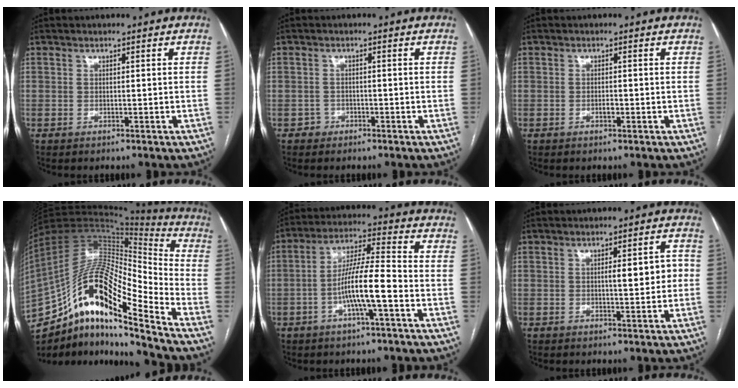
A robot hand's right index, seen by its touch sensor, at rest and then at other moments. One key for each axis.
{"total": 1.5, "fx": -0.9, "fy": 1.2, "fz": -0.2, "tx": 0.006, "ty": 0.008, "tz": -0.020}
{"total": 1.0, "fx": -0.4, "fy": 0.4, "fz": 0.9, "tx": -0.016, "ty": 0.001, "tz": -0.006}
{"total": 23.4, "fx": -13.8, "fy": 4.9, "fz": 18.3, "tx": -0.343, "ty": 0.020, "tz": -0.242}
{"total": 9.7, "fx": -3.2, "fy": 0.8, "fz": 9.2, "tx": -0.174, "ty": 0.013, "tz": -0.060}
{"total": 4.4, "fx": 0.0, "fy": 1.1, "fz": 4.2, "tx": -0.057, "ty": 0.010, "tz": 0.001}